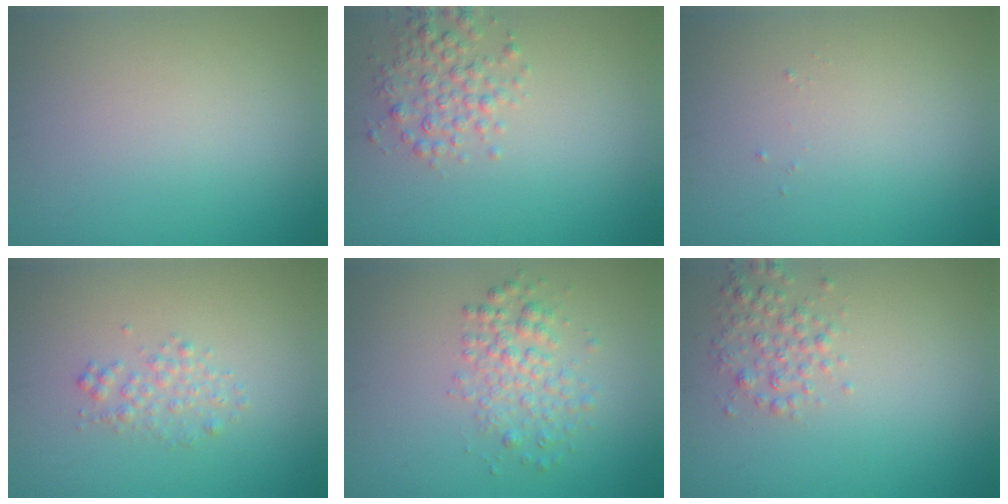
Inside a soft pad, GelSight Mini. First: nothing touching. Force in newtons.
{"total": 2.7, "press": 2.7, "slide": 0.1}
{"total": 0.0}
{"total": 1.5, "press": 1.5, "slide": 0.0}
{"total": 2.8, "press": 2.8, "slide": 0.1}
{"total": 2.1, "press": 2.1, "slide": 0.0}